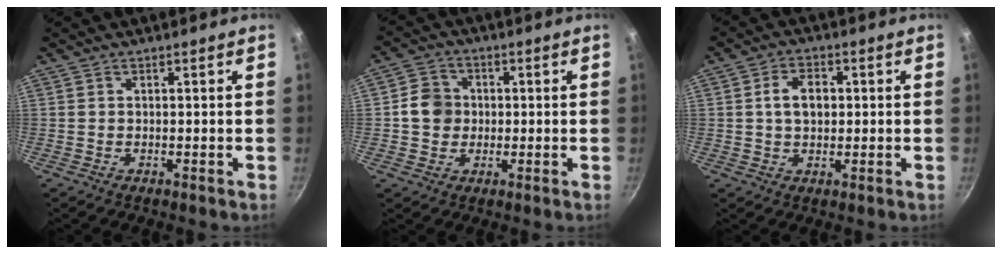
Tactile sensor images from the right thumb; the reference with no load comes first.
{"total": 6.2, "force": [0.0, 5.7, 2.5], "torque": [-0.017, 0.010, -0.012]}
{"total": 6.0, "force": [0.7, 4.1, 4.2], "torque": [-0.054, 0.009, 0.008]}